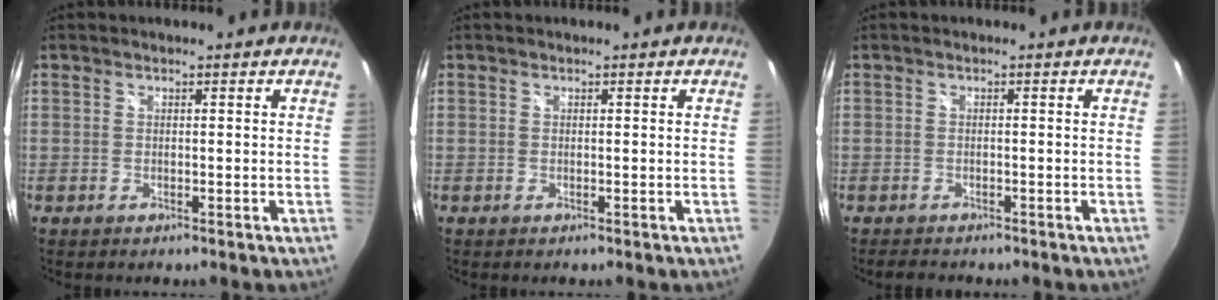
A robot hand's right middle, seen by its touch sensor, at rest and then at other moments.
{"total": 0.0}
{"total": 2.9, "force": [-2.6, 0.9, 0.9], "torque": [-0.022, -0.011, -0.041]}